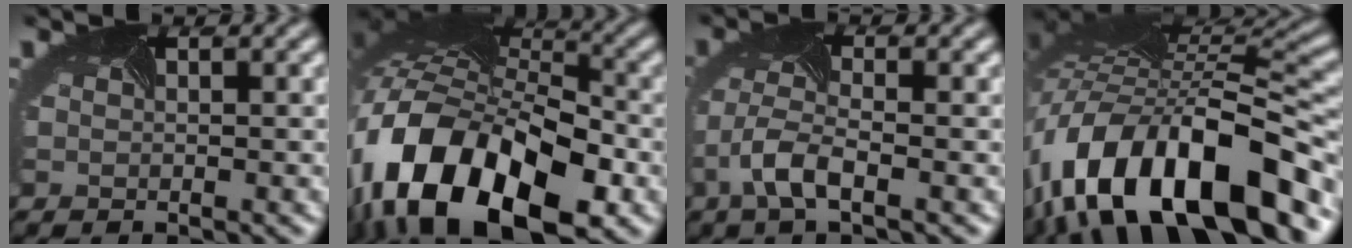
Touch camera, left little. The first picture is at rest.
{"total": 17.8, "force": [-6.7, 10.0, 13.1], "torque": [-0.266, -0.011, -0.114]}
{"total": 3.1, "force": [-1.7, 0.9, 2.5], "torque": [-0.067, 0.008, -0.042]}
{"total": 16.1, "force": [-6.8, 7.6, 12.4], "torque": [-0.212, 0.013, -0.117]}